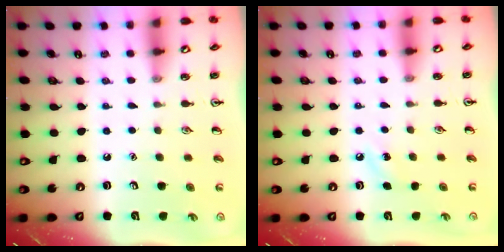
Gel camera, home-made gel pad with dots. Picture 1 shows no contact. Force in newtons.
{"total": 5.0, "press": 4.6, "slide": 1.8}